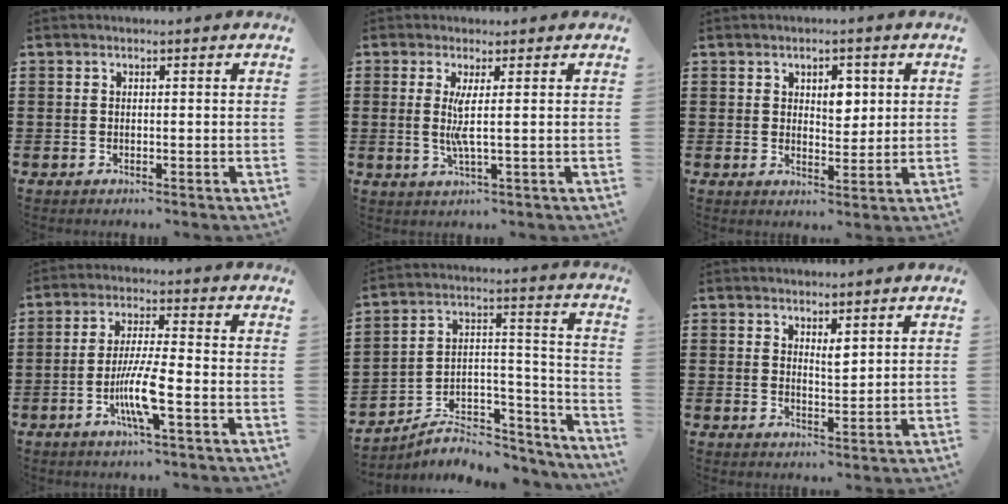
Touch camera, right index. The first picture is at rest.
{"total": 3.8, "force": [0.4, -0.3, 3.8], "torque": [-0.079, -0.013, 0.002]}
{"total": 4.0, "force": [1.4, 2.5, 2.8], "torque": [-0.038, 0.002, 0.017]}
{"total": 7.6, "force": [-2.8, 0.7, 7.1], "torque": [-0.142, -0.015, -0.055]}
{"total": 5.4, "force": [-4.3, 2.9, 1.5], "torque": [-0.026, 0.004, -0.080]}
{"total": 2.2, "force": [1.7, 0.7, 1.3], "torque": [-0.020, 0.000, 0.028]}